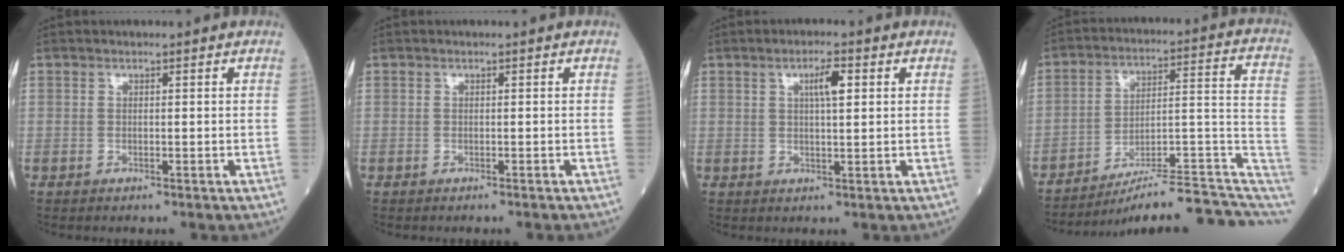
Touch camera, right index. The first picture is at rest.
{"total": 0.5, "force": [-0.5, 0.0, 0.2], "torque": [-0.001, 0.000, -0.011]}
{"total": 3.7, "force": [1.3, 0.6, 3.5], "torque": [-0.059, 0.003, 0.022]}
{"total": 17.0, "force": [-14.8, 2.0, 8.2], "torque": [-0.059, 0.059, -0.209]}